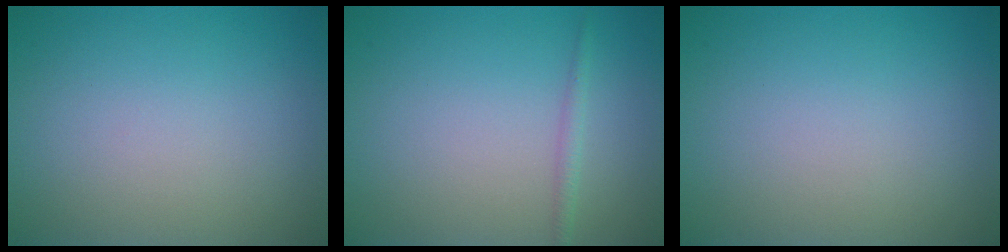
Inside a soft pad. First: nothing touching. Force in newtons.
{"total": 1.1, "press": 1.1, "slide": 0.1}
{"total": 0.0}